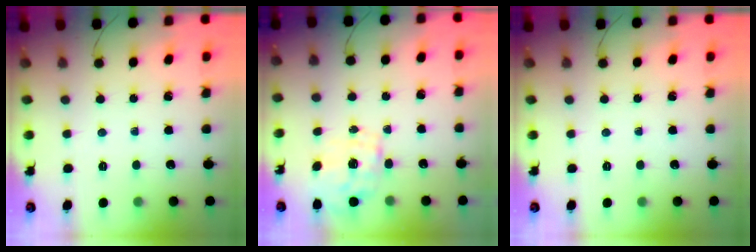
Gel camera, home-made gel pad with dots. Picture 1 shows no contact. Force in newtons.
{"total": 1.6, "press": 1.4, "slide": 0.8}
{"total": 0.0}